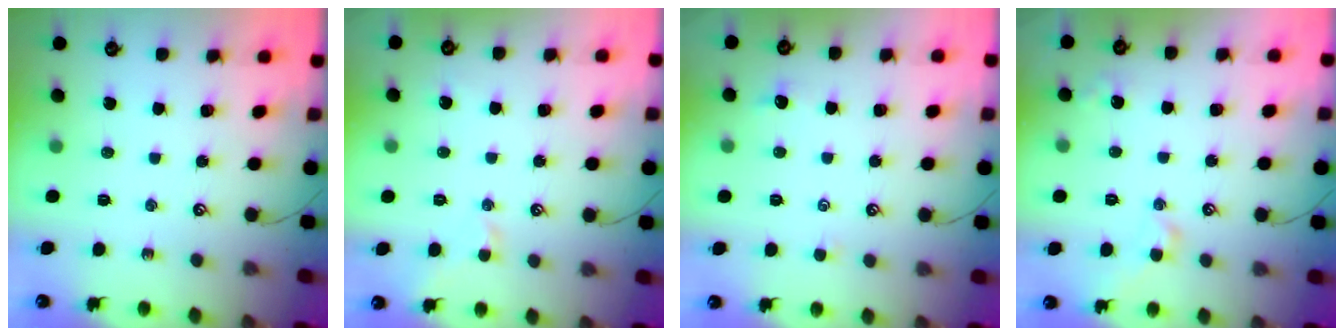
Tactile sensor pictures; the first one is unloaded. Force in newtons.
{"total": 0.7, "press": 0.7, "slide": 0.2}
{"total": 1.6, "press": 1.6, "slide": 0.2}
{"total": 3.9, "press": 3.8, "slide": 0.7}